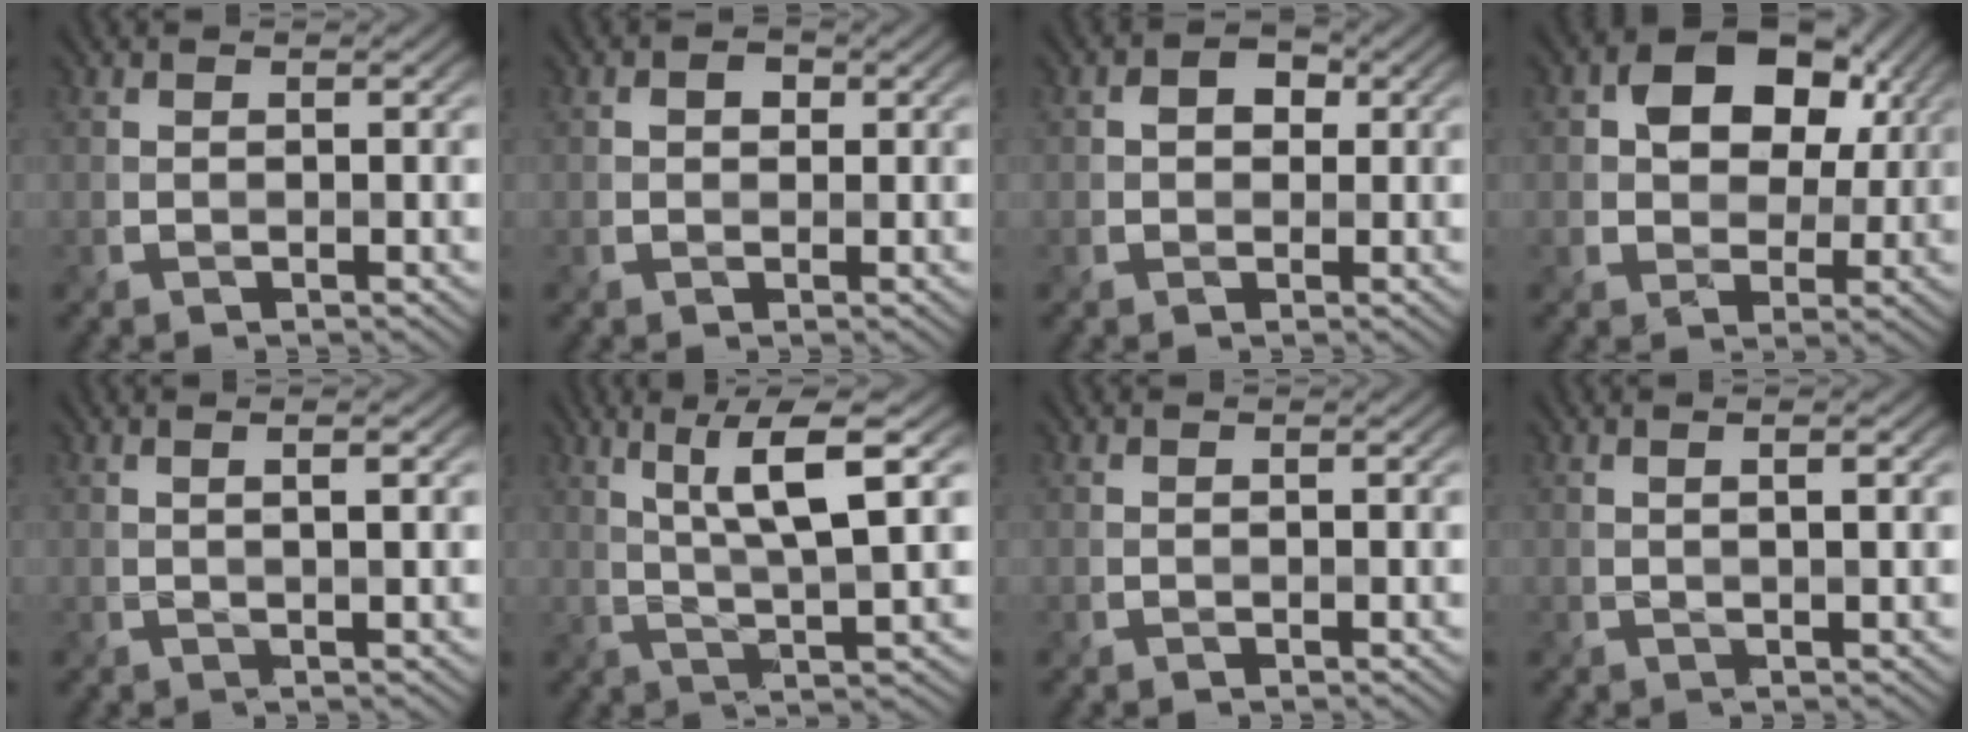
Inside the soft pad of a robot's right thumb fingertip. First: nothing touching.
{"total": 1.8, "force": [0.4, 1.4, 1.0], "torque": [-0.019, -0.001, 0.002]}
{"total": 2.7, "force": [0.3, 2.2, 1.5], "torque": [-0.023, 0.006, -0.008]}
{"total": 9.8, "force": [3.1, 7.0, 6.1], "torque": [-0.098, 0.003, 0.040]}
{"total": 1.8, "force": [0.5, -0.2, 1.7], "torque": [-0.021, 0.000, 0.006]}
{"total": 7.8, "force": [2.9, 0.7, 7.2], "torque": [-0.129, 0.013, 0.054]}
{"total": 0.0}
{"total": 1.5, "force": [0.3, -0.3, 1.4], "torque": [-0.018, 0.001, 0.007]}